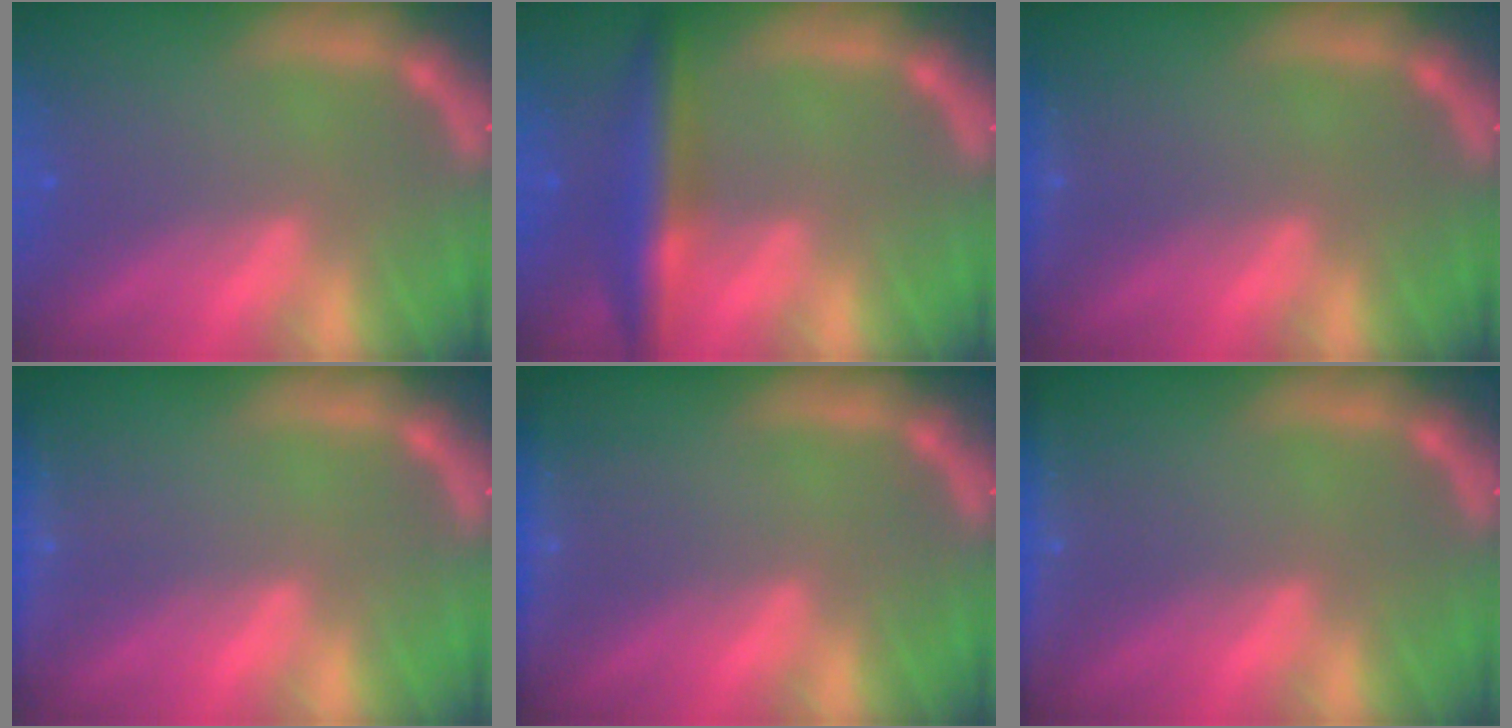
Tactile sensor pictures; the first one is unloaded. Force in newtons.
{"total": 5.5}
{"total": 1.4}
{"total": 2.4}
{"total": 3.0}
{"total": 4.0}